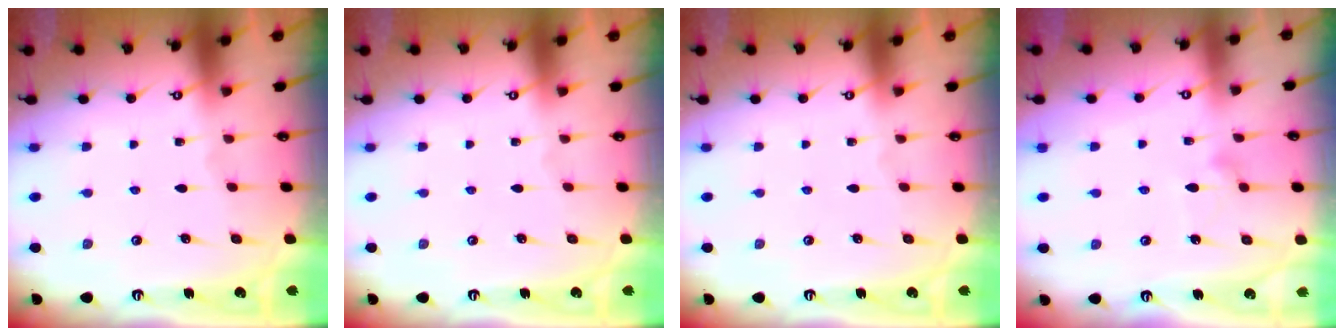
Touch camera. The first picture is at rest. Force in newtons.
{"total": 0.0}
{"total": 0.0}
{"total": 9.9, "press": 9.9, "slide": 0.5}